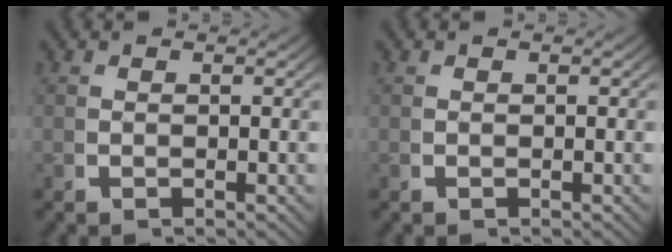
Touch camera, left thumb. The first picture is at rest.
{"total": 0.0}